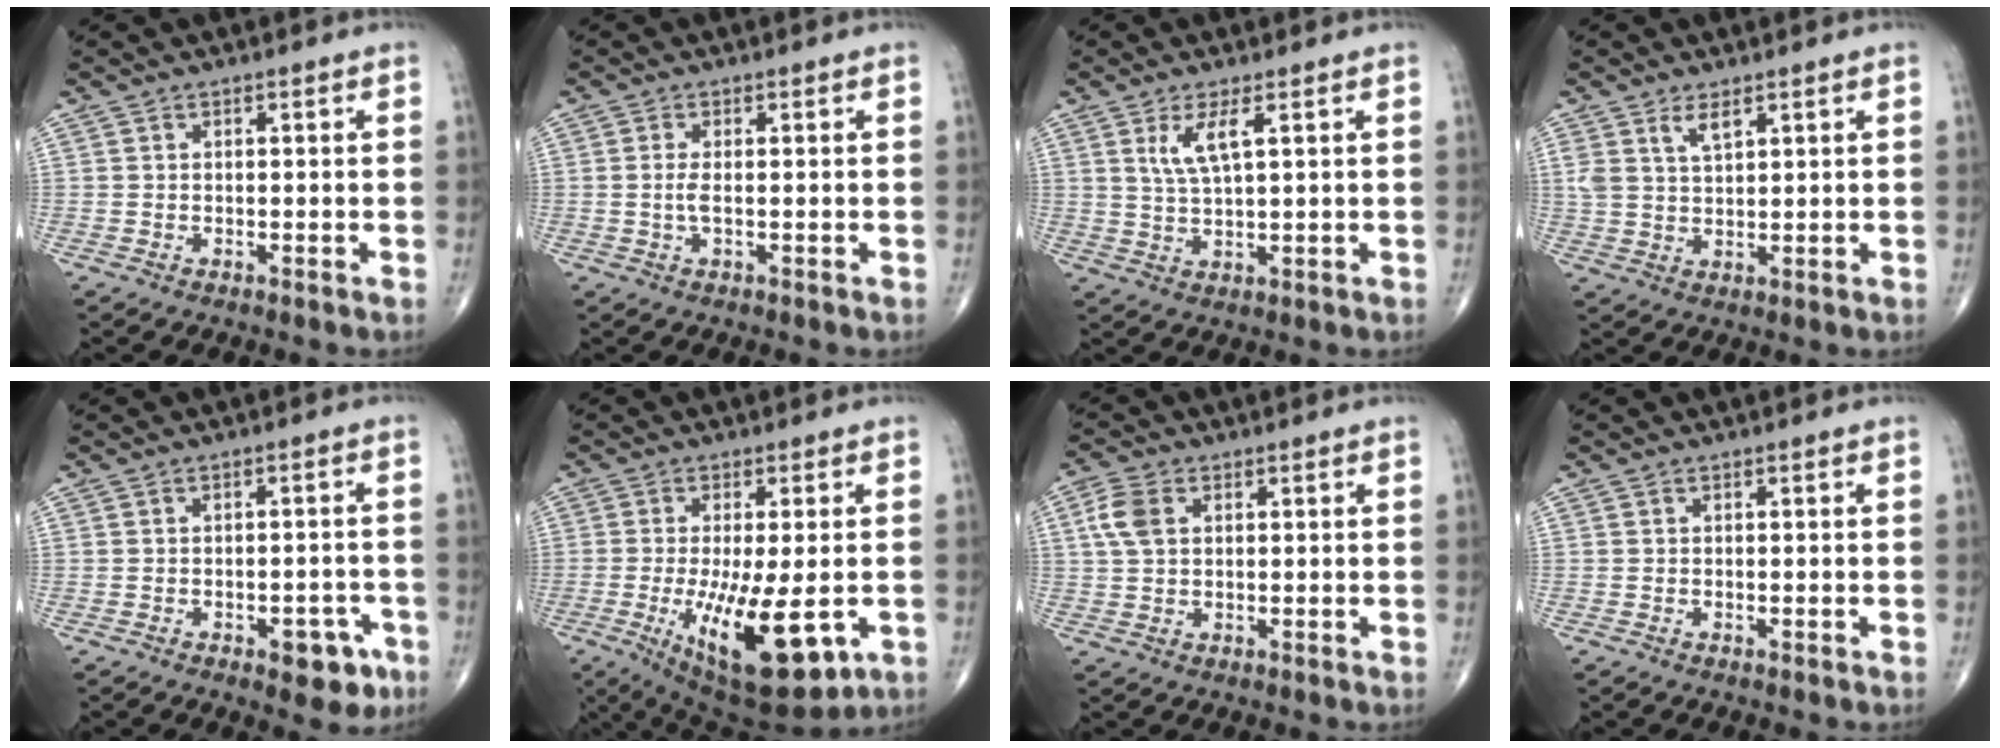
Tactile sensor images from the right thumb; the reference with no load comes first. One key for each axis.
{"total": 2.1, "fx": -0.1, "fy": 0.5, "fz": 2.0, "tx": -0.051, "ty": -0.001, "tz": -0.001}
{"total": 5.0, "fx": 2.0, "fy": 1.0, "fz": 4.5, "tx": -0.096, "ty": -0.012, "tz": 0.047}
{"total": 3.9, "fx": 2.4, "fy": 1.6, "fz": 2.6, "tx": -0.047, "ty": -0.013, "tz": 0.051}
{"total": 6.3, "fx": -3.2, "fy": 3.1, "fz": 4.4, "tx": -0.029, "ty": 0.020, "tz": -0.035}
{"total": 16.3, "fx": -4.2, "fy": 5.5, "fz": 14.8, "tx": -0.246, "ty": -0.025, "tz": -0.047}
{"total": 5.3, "fx": 1.4, "fy": 3.5, "fz": 3.7, "tx": -0.083, "ty": 0.009, "tz": 0.026}
{"total": 0.0}